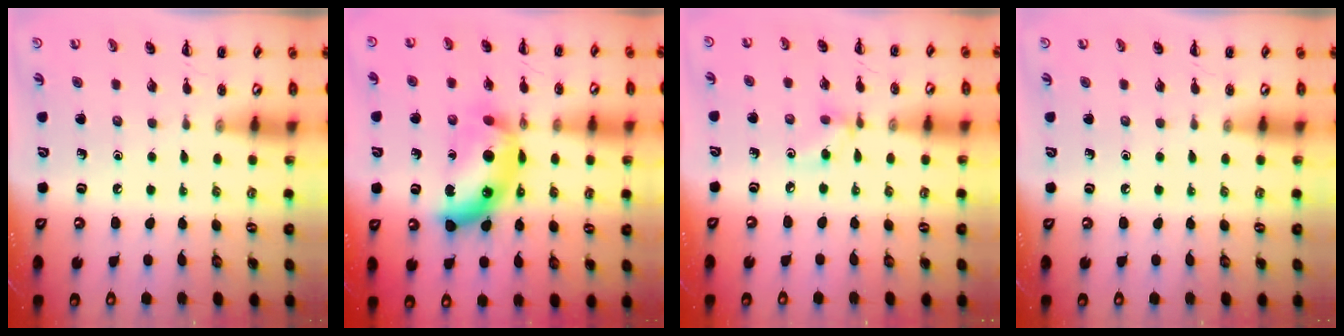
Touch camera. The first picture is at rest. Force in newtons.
{"total": 15.9, "press": 15.9, "slide": 0.5}
{"total": 3.8, "press": 3.6, "slide": 1.1}
{"total": 0.0}